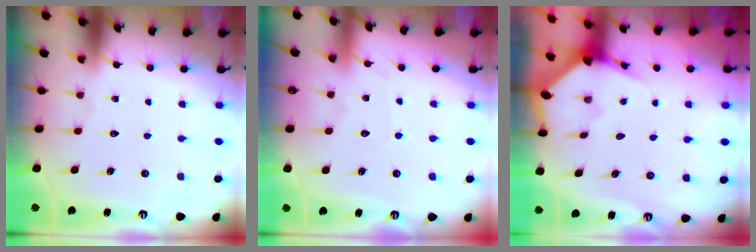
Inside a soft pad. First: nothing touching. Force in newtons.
{"total": 2.9, "press": 2.9, "slide": 0.4}
{"total": 3.0, "press": 3.0, "slide": 0.3}